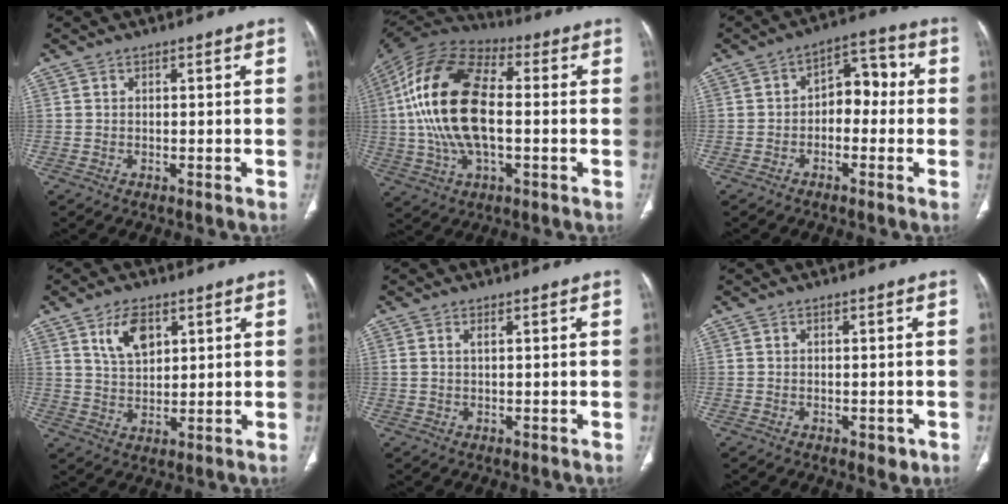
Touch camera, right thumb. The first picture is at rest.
{"total": 21.3, "force": [0.3, 10.7, 18.4], "torque": [-0.375, 0.019, 0.000]}
{"total": 7.4, "force": [-0.7, 5.0, 5.5], "torque": [-0.047, 0.038, -0.023]}
{"total": 7.4, "force": [3.5, 4.1, 5.0], "torque": [-0.077, -0.018, 0.072]}
{"total": 1.1, "force": [0.5, 0.4, 1.0], "torque": [-0.029, 0.008, 0.014]}
{"total": 1.9, "force": [-0.7, 1.3, 1.3], "torque": [-0.005, 0.000, -0.004]}